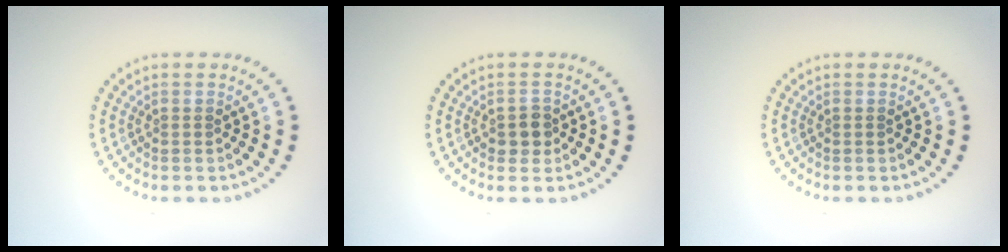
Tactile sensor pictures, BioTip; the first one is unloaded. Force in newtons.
{"total": 1.7, "press": 1.6, "slide": 0.5}
{"total": 0.0}